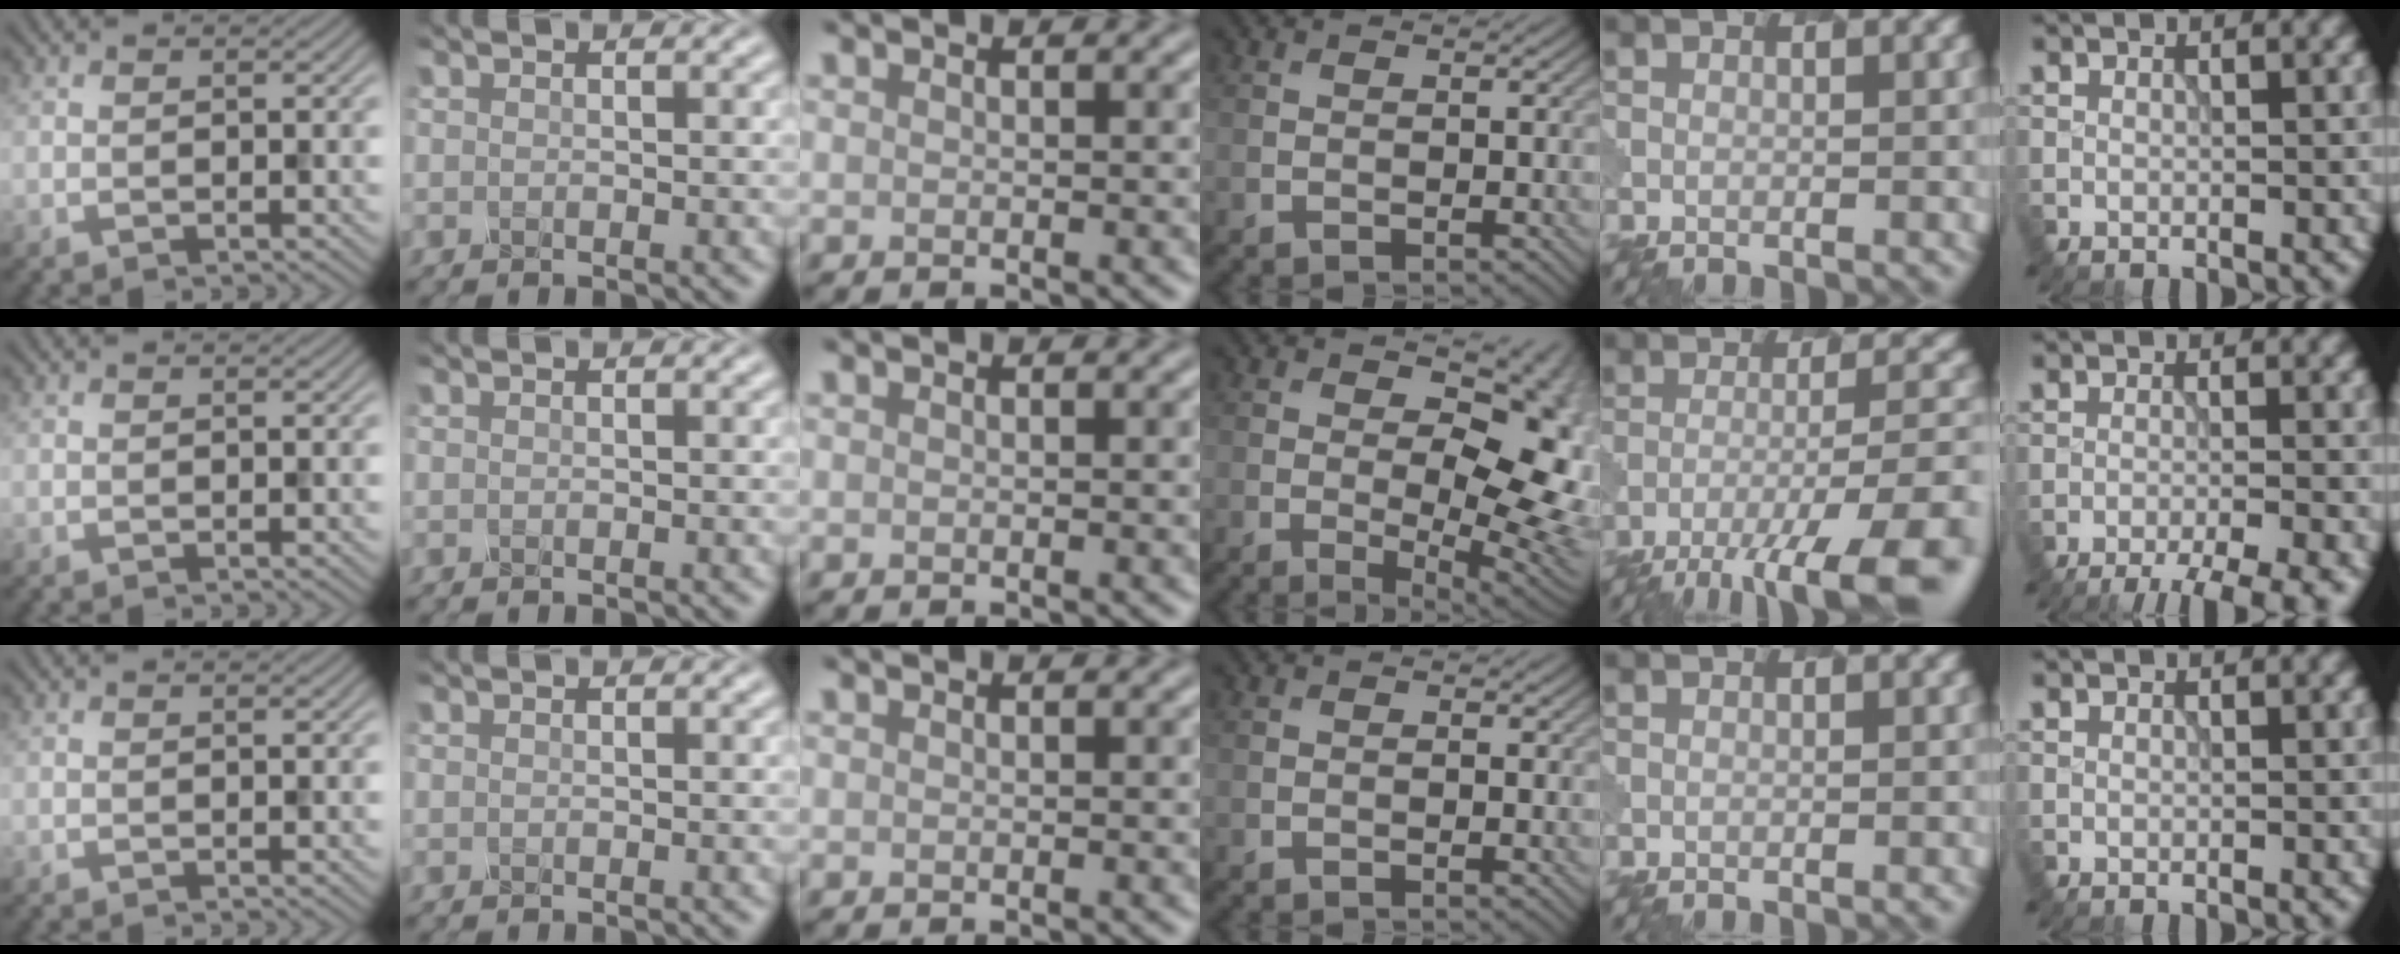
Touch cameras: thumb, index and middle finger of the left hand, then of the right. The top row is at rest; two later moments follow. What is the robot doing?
{"motion": "dispense", "object": "syringe"}